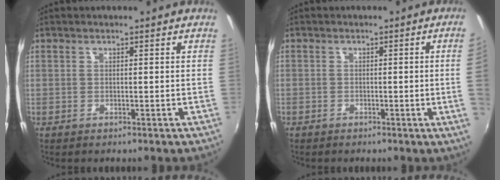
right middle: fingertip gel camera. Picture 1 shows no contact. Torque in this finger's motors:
{"motor_torque": [0.65, -1.49, -0.66, -0.21]}